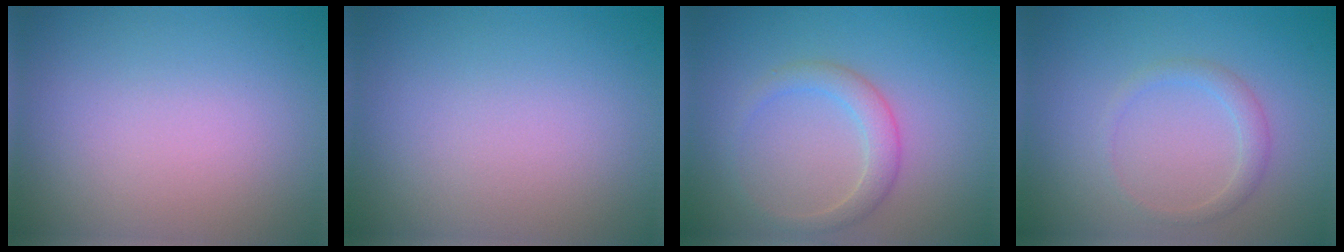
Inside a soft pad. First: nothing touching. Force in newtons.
{"total": 0.0}
{"total": 2.4, "press": 2.4, "slide": 0.2}
{"total": 1.6, "press": 1.6, "slide": 0.0}